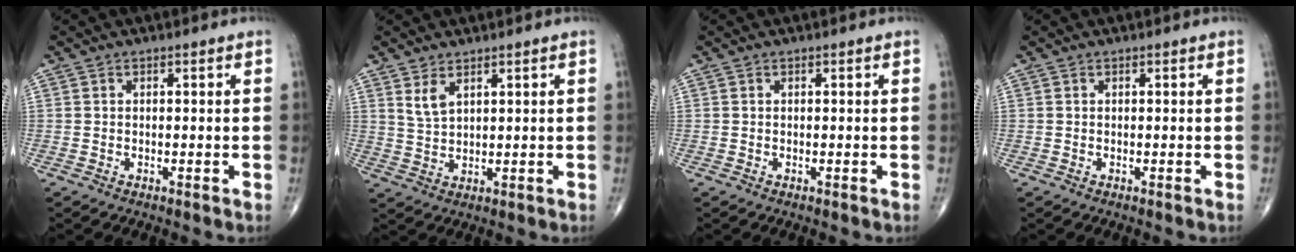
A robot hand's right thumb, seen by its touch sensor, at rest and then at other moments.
{"total": 3.5, "force": [2.2, 1.5, 2.3], "torque": [-0.046, -0.014, 0.050]}
{"total": 0.0}
{"total": 0.0}